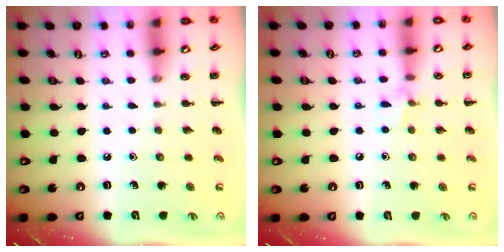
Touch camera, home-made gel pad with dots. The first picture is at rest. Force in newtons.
{"total": 5.9, "press": 5.6, "slide": 1.9}